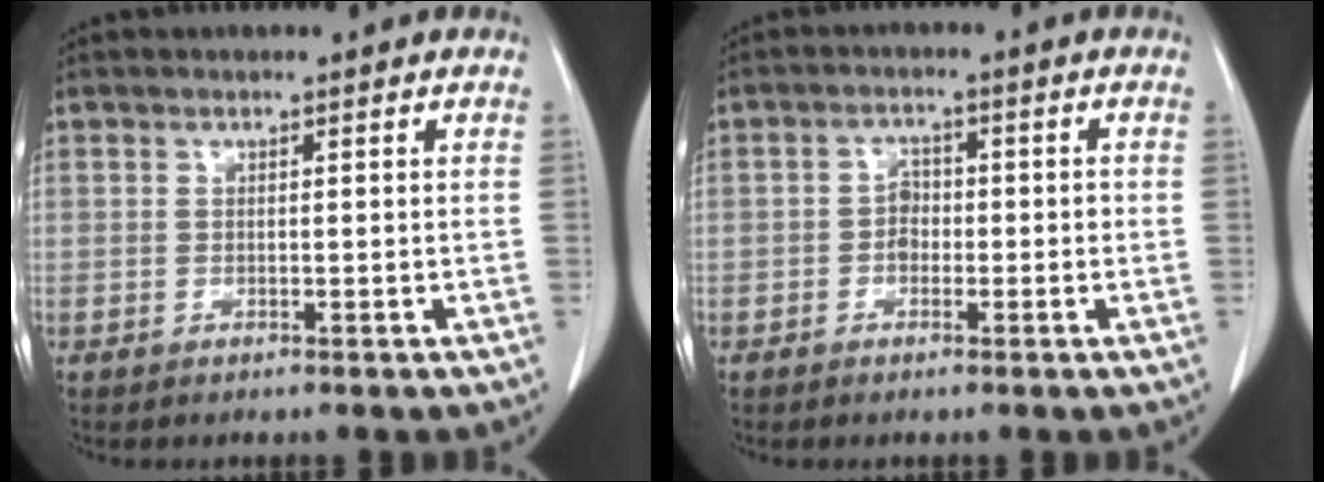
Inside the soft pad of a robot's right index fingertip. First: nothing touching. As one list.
[{"total": 2.5, "force": [-0.7, 1.9, 1.5], "torque": [-0.021, 0.009, -0.015]}]